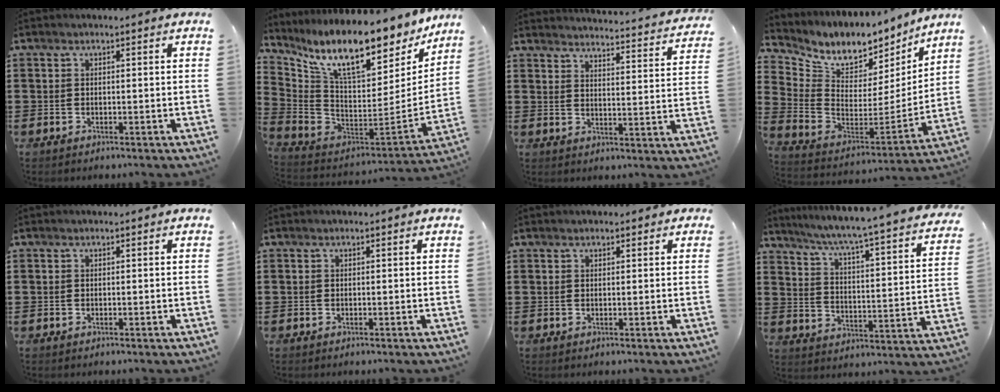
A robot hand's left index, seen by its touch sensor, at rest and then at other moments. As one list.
[{"total": 14.0, "force": [10.3, 3.1, 9.0], "torque": [-0.186, -0.079, 0.174]}, {"total": 3.3, "force": [3.2, -0.5, 0.3], "torque": [-0.016, -0.034, 0.049]}, {"total": 6.7, "force": [5.6, 3.2, 1.7], "torque": [-0.067, -0.051, 0.097]}, {"total": 0.0}, {"total": 0.0}, {"total": 0.7, "force": [0.5, 0.4, 0.3], "torque": [-0.006, 0.004, 0.010]}, {"total": 4.7, "force": [4.0, -1.0, 2.3], "torque": [-0.065, -0.048, 0.053]}]